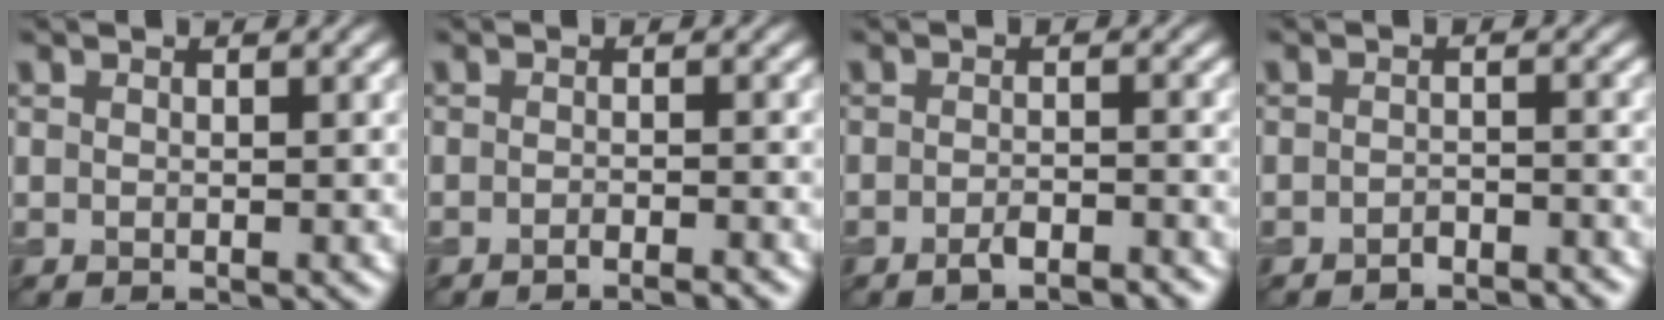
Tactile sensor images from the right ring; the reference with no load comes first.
{"total": 1.5, "force": [-1.1, 0.3, 0.9], "torque": [-0.006, -0.001, -0.022]}
{"total": 2.4, "force": [-1.9, 0.5, 1.4], "torque": [-0.020, 0.002, -0.035]}
{"total": 1.9, "force": [-1.7, 0.5, 0.6], "torque": [-0.006, 0.004, -0.029]}